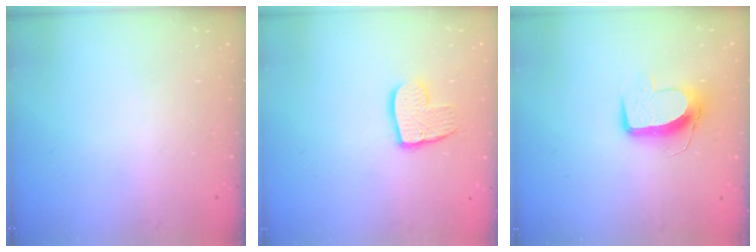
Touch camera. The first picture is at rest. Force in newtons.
{"total": 10.9, "press": 10.9, "slide": 0.9}
{"total": 10.2, "press": 10.1, "slide": 0.5}